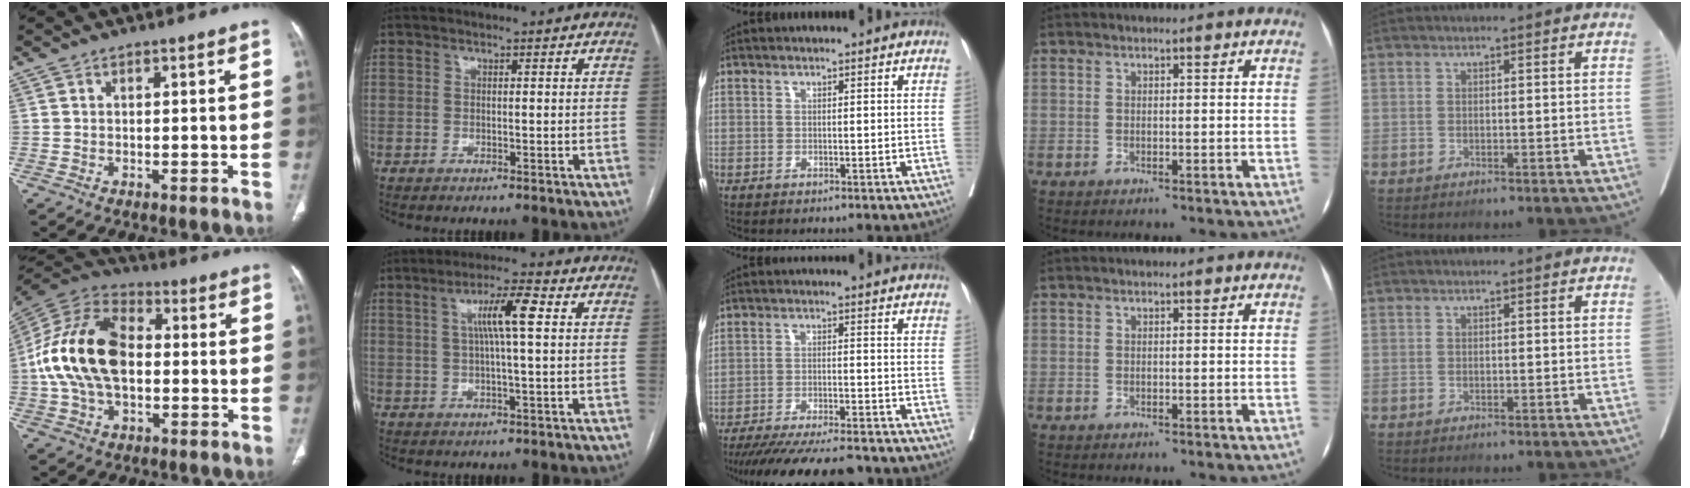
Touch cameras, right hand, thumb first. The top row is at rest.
{"thumb": {"total": 19.3, "force": [-0.4, 12.1, 15.0], "torque": [-0.291, 0.030, -0.013]}, "index": {"total": 7.1, "force": [1.6, 0.2, 6.9], "torque": [-0.120, 0.011, 0.027]}, "middle": {"total": 18.4, "force": [-16.6, 2.1, 7.6], "torque": [-0.124, -0.032, -0.234]}}